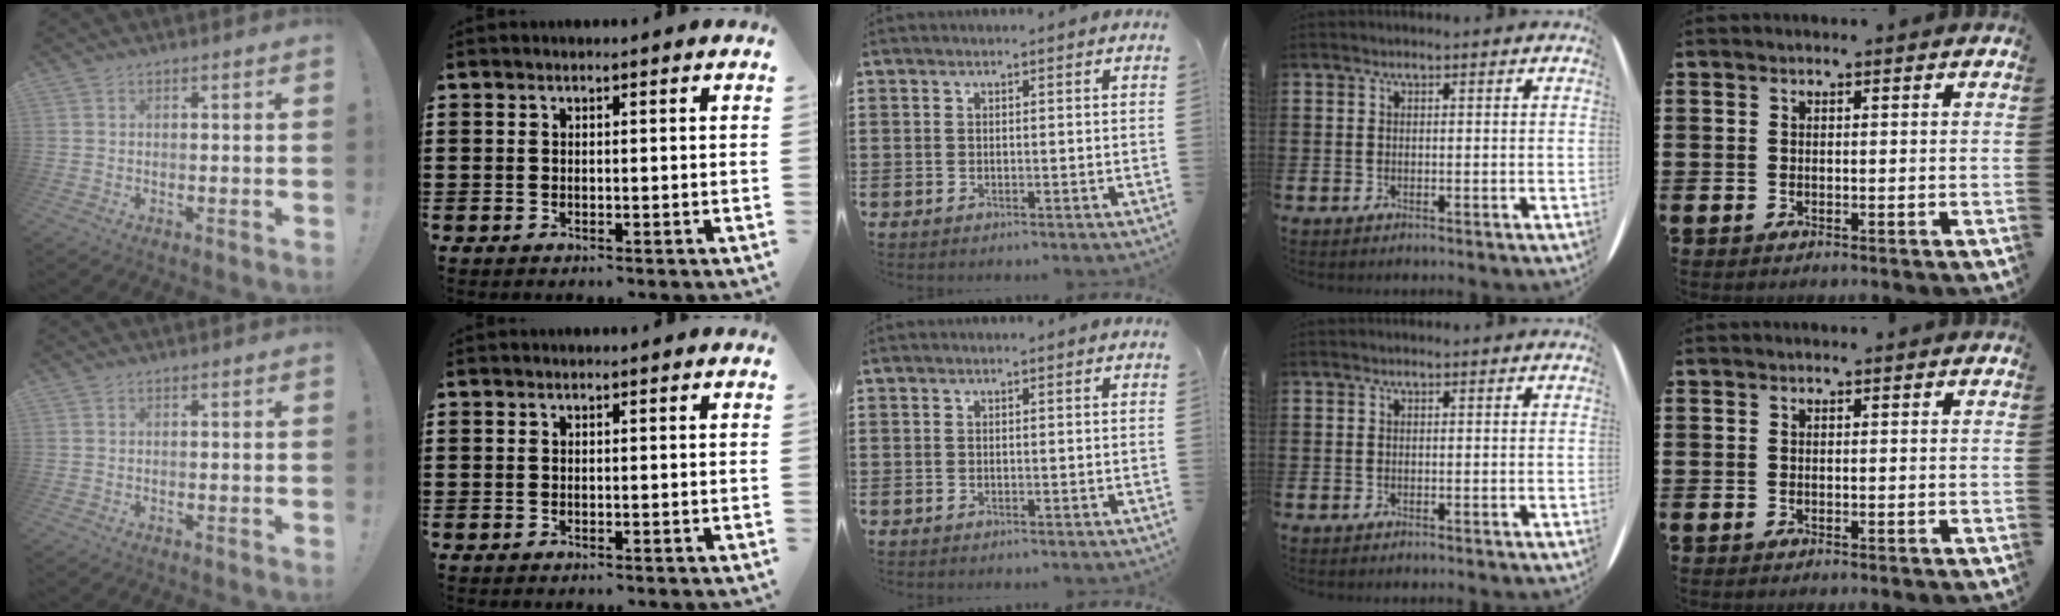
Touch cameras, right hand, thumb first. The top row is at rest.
{}